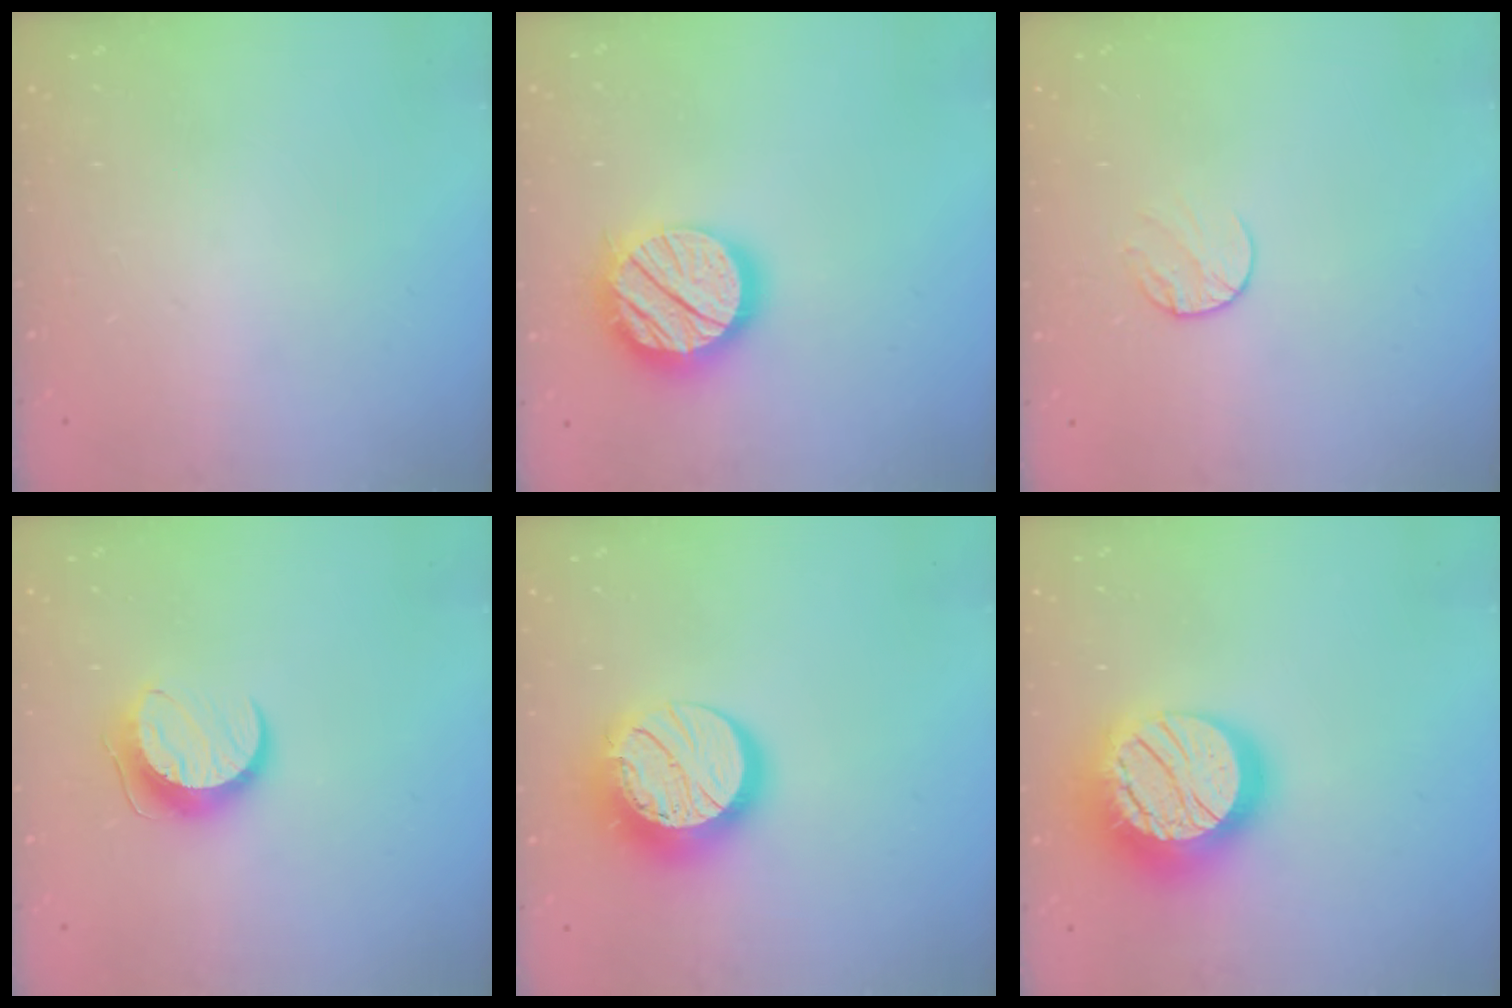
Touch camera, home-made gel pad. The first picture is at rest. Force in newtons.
{"total": 17.7, "press": 17.7, "slide": 0.8}
{"total": 6.1, "press": 6.1, "slide": 0.8}
{"total": 9.4, "press": 9.4, "slide": 0.7}
{"total": 15.4, "press": 15.4, "slide": 1.1}
{"total": 23.1, "press": 23.1, "slide": 1.5}